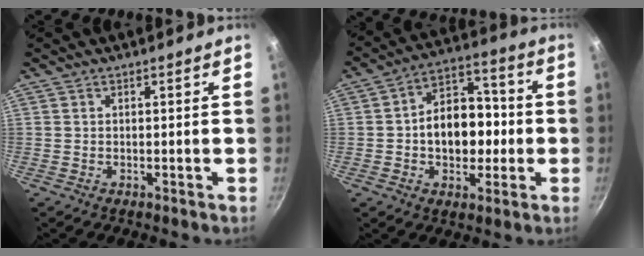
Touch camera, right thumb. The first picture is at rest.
{"total": 13.9, "force": [-0.9, 9.4, 10.2], "torque": [-0.112, 0.033, -0.018]}